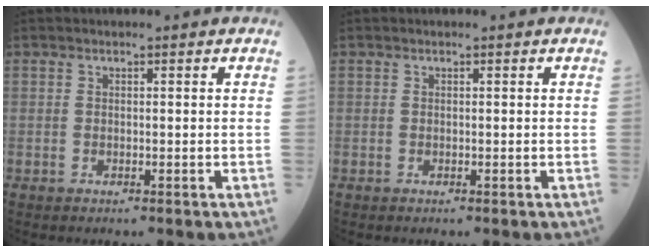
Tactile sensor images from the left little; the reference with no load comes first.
{"total": 0.0}